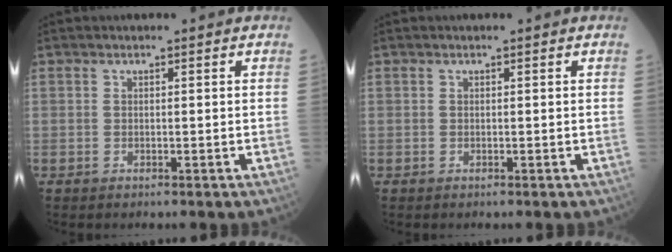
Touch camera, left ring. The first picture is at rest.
{"total": 0.0}